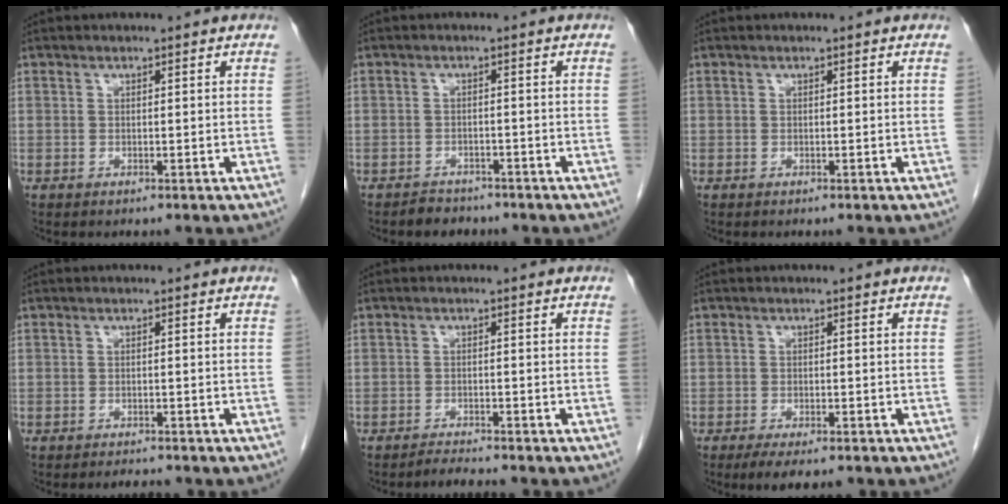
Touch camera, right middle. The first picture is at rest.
{"total": 2.7, "force": [-2.3, 1.4, 0.0], "torque": [-0.009, 0.003, -0.034]}
{"total": 0.0}
{"total": 1.3, "force": [-1.3, 0.1, 0.3], "torque": [-0.008, -0.005, -0.016]}
{"total": 1.9, "force": [-1.8, -0.5, 0.2], "torque": [-0.009, -0.011, -0.032]}
{"total": 4.6, "force": [-3.5, 1.3, 2.8], "torque": [-0.040, -0.008, -0.051]}